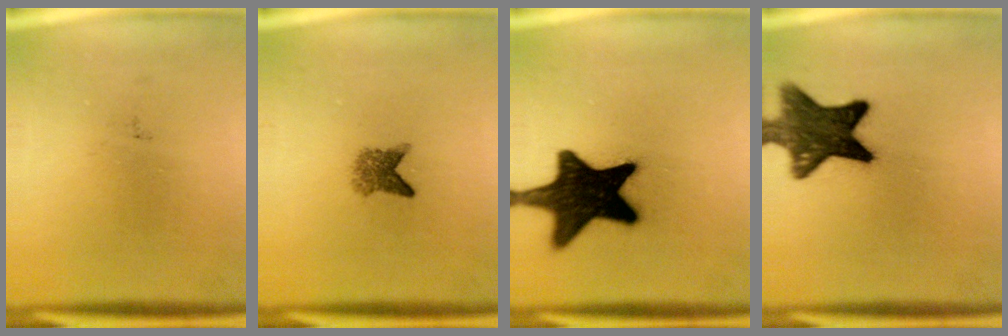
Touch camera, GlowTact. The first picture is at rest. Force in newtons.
{"total": 2.7}
{"total": 18.9}
{"total": 12.2}